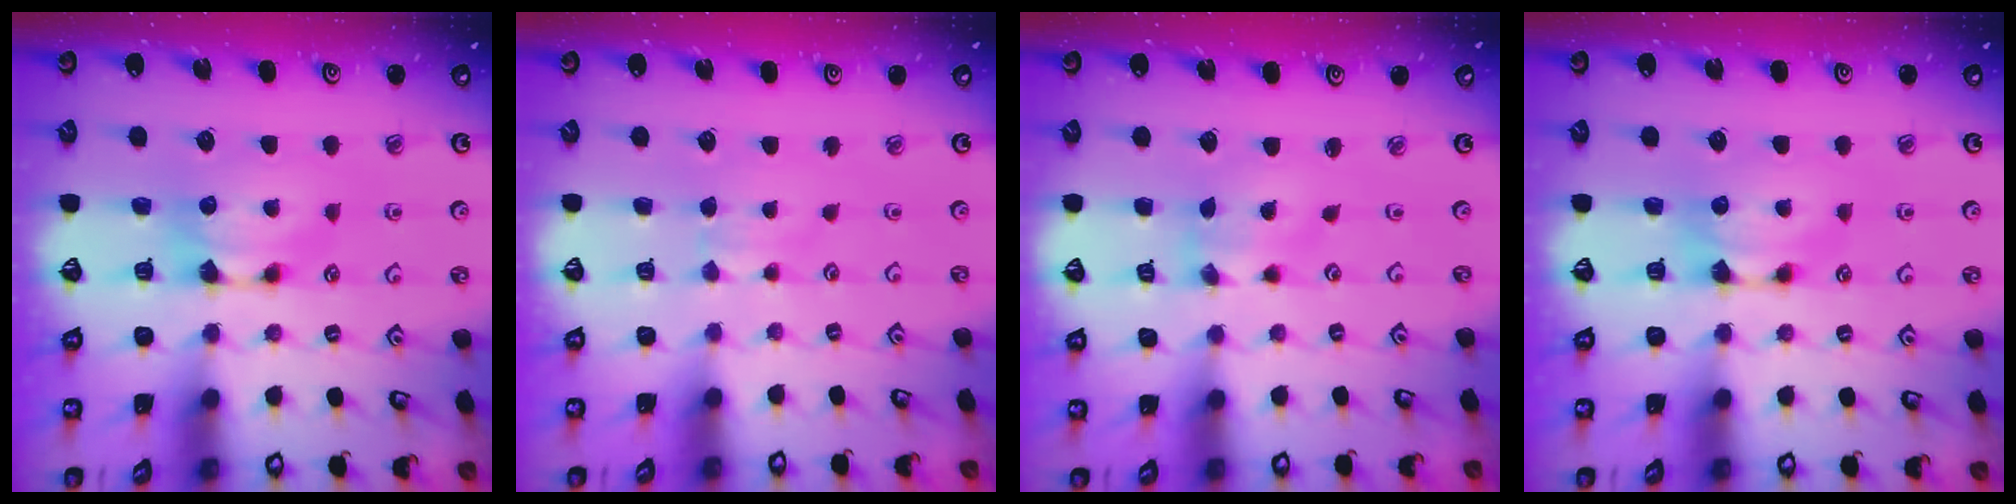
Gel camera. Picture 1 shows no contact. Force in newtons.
{"total": 2.8, "press": 2.8, "slide": 0.4}
{"total": 1.3, "press": 0.7, "slide": 1.1}
{"total": 0.0}